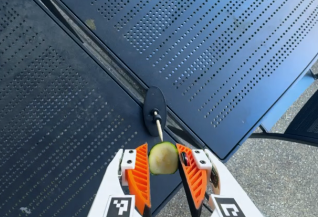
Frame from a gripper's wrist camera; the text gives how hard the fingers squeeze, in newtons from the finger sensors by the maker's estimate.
{"total": 4.4, "left": 4.0, "right": 4.8}